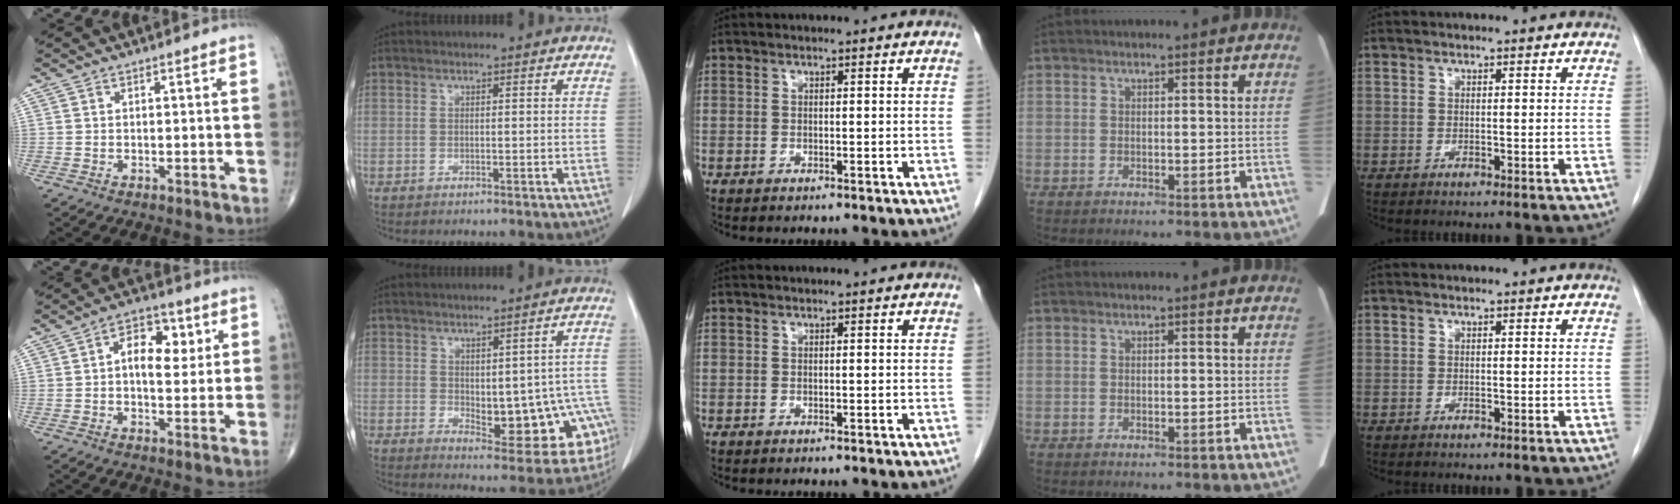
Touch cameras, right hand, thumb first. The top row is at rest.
{"thumb": {"total": 8.9, "force": [1.6, 5.4, 7.0], "torque": [-0.079, 0.009, 0.020]}, "index": {"total": 14.2, "force": [-2.6, 6.1, 12.6], "torque": [-0.117, 0.015, -0.011]}}